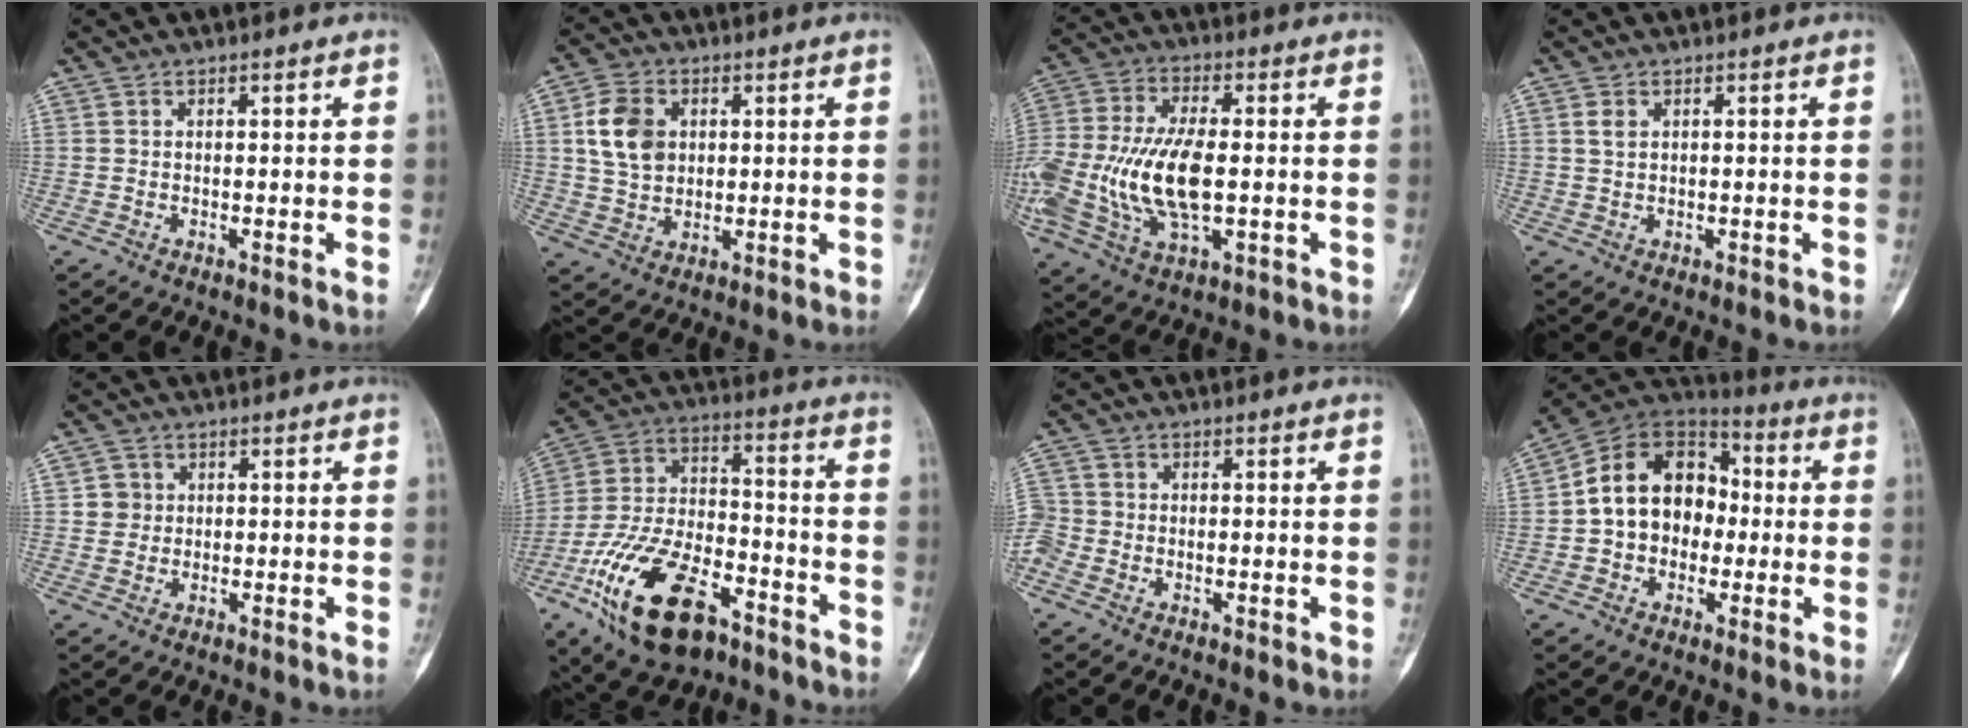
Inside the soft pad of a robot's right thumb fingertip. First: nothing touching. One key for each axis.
{"total": 9.4, "fx": 1.8, "fy": 7.1, "fz": 5.8, "tx": -0.089, "ty": 0.000, "tz": 0.036}
{"total": 21.1, "fx": -2.3, "fy": 10.9, "fz": 18.0, "tx": -0.406, "ty": -0.002, "tz": -0.036}
{"total": 2.0, "fx": 0.6, "fy": 1.5, "fz": 1.3, "tx": -0.019, "ty": 0.001, "tz": 0.013}
{"total": 2.6, "fx": 0.2, "fy": 2.5, "fz": 0.5, "tx": 0.016, "ty": 0.006, "tz": -0.002}
{"total": 21.9, "fx": -11.9, "fy": 10.8, "fz": 14.9, "tx": -0.287, "ty": 0.059, "tz": -0.209}
{"total": 6.1, "fx": -2.3, "fy": 5.1, "fz": 2.3, "tx": -0.062, "ty": 0.011, "tz": -0.050}
{"total": 15.7, "fx": -0.7, "fy": 12.2, "fz": 9.8, "tx": -0.120, "ty": 0.045, "tz": -0.023}